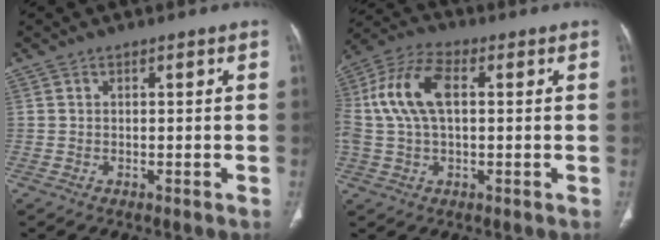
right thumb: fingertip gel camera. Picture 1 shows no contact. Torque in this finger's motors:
{"motor_torque": [1.23, 1.23, 0.89, 0.22, 0.24]}